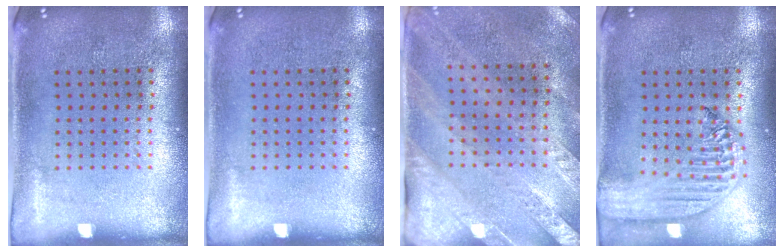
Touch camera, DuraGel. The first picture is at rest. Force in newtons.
{"total": 0.0}
{"total": 2.5, "press": 2.1, "slide": 1.3}
{"total": 2.5, "press": 2.1, "slide": 1.4}